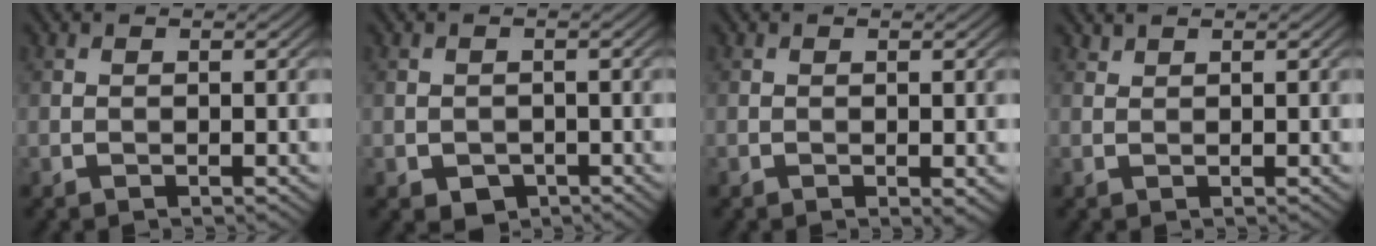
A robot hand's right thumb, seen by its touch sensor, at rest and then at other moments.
{"total": 2.2, "force": [-0.9, 1.8, 0.9], "torque": [-0.022, -0.012, -0.016]}
{"total": 0.8, "force": [-0.2, 0.4, 0.7], "torque": [-0.009, -0.004, -0.003]}
{"total": 0.8, "force": [0.8, 0.0, 0.1], "torque": [-0.005, 0.002, 0.018]}